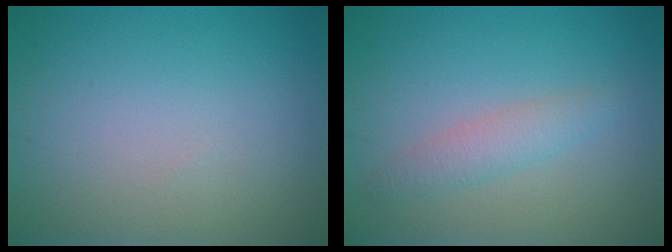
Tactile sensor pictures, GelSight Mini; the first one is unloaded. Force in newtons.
{"total": 2.0, "press": 2.0, "slide": 0.0}